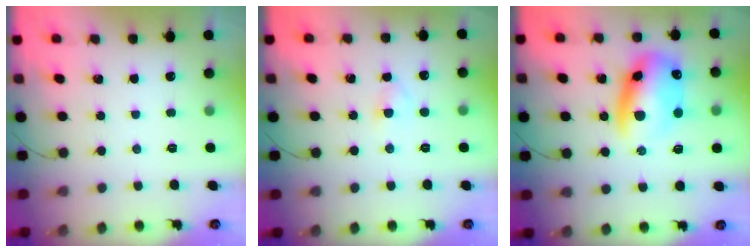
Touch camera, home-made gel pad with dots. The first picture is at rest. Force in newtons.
{"total": 2.5, "press": 2.3, "slide": 1.0}
{"total": 13.4, "press": 13.2, "slide": 2.7}